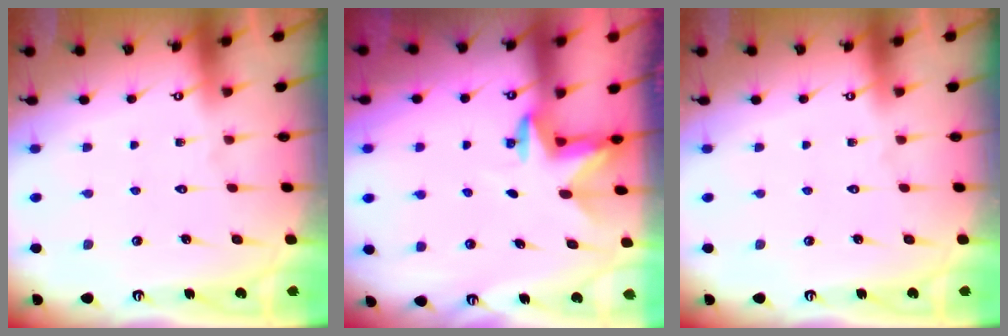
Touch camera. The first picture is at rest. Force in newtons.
{"total": 2.9, "press": 2.8, "slide": 0.7}
{"total": 0.0}